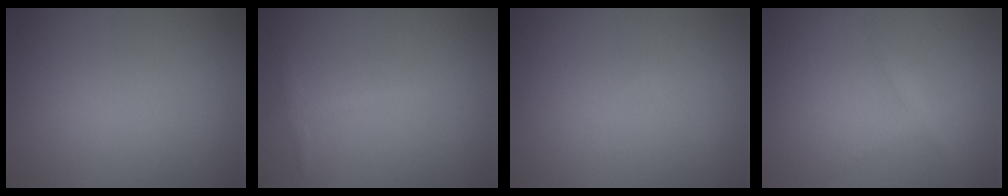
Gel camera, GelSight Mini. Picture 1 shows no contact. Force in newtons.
{"total": 1.1, "press": 1.1, "slide": 0.0}
{"total": 0.0}
{"total": 1.3, "press": 1.3, "slide": 0.1}